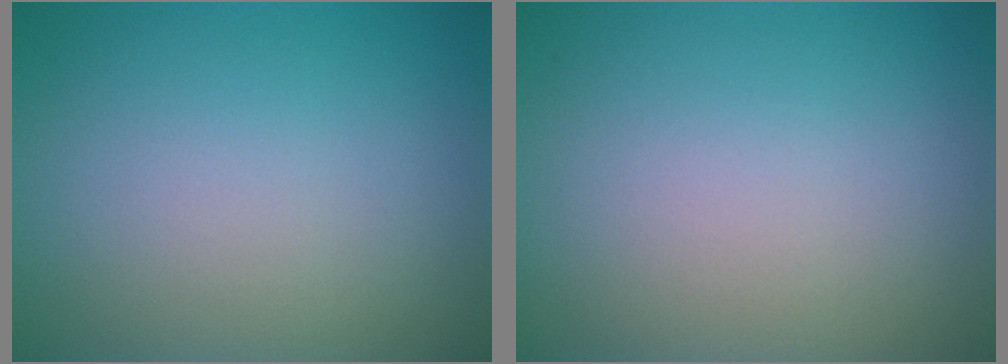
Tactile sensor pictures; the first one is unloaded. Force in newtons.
{"total": 0.0}